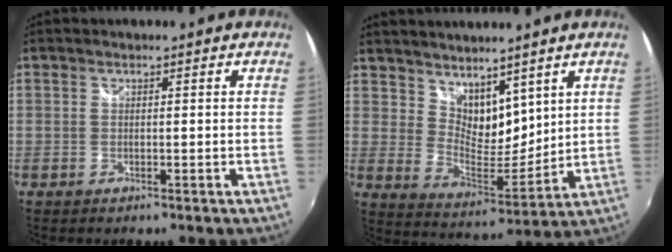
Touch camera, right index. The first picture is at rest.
{"total": 9.9, "force": [7.1, 5.3, 4.3], "torque": [-0.065, -0.004, 0.141]}